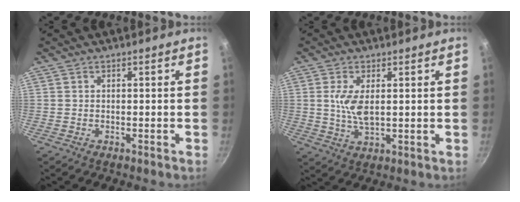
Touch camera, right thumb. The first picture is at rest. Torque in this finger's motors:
{"motor_torque": [-0.92, 1.12, 0.67, -0.43, 0.29]}